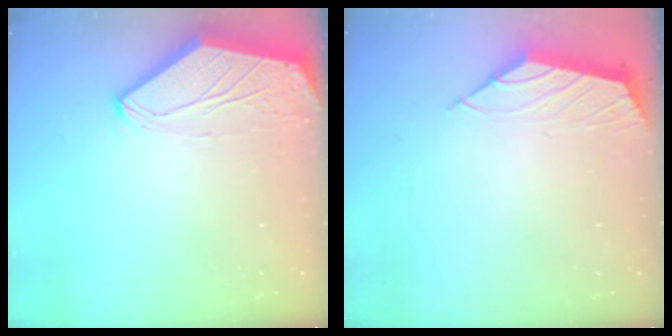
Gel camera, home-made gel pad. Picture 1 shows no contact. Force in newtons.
{"total": 1.8, "press": 1.8, "slide": 0.5}